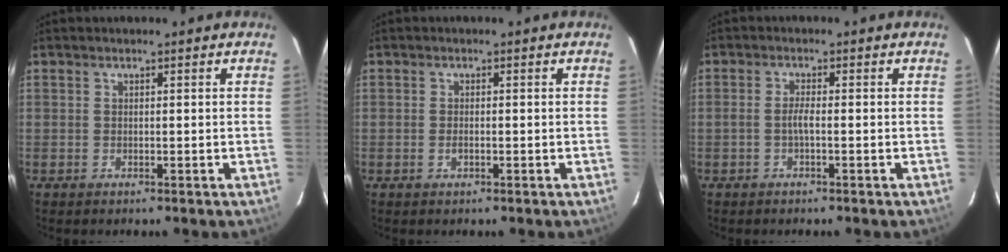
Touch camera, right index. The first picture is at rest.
{"total": 1.4, "force": [-0.4, 0.7, 1.1], "torque": [-0.023, 0.000, -0.008]}
{"total": 1.9, "force": [-0.7, 0.1, 1.8], "torque": [-0.036, 0.003, -0.014]}